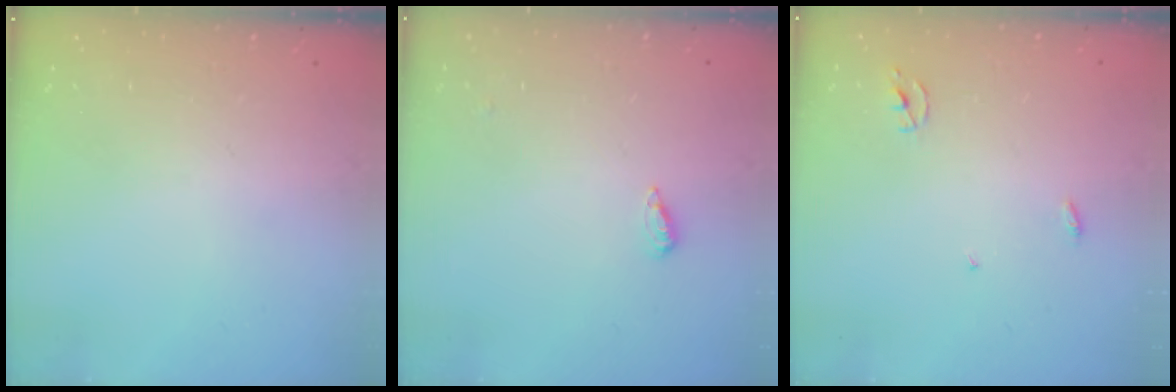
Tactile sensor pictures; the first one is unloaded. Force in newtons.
{"total": 2.2, "press": 2.2, "slide": 0.5}
{"total": 2.3, "press": 2.3, "slide": 0.2}